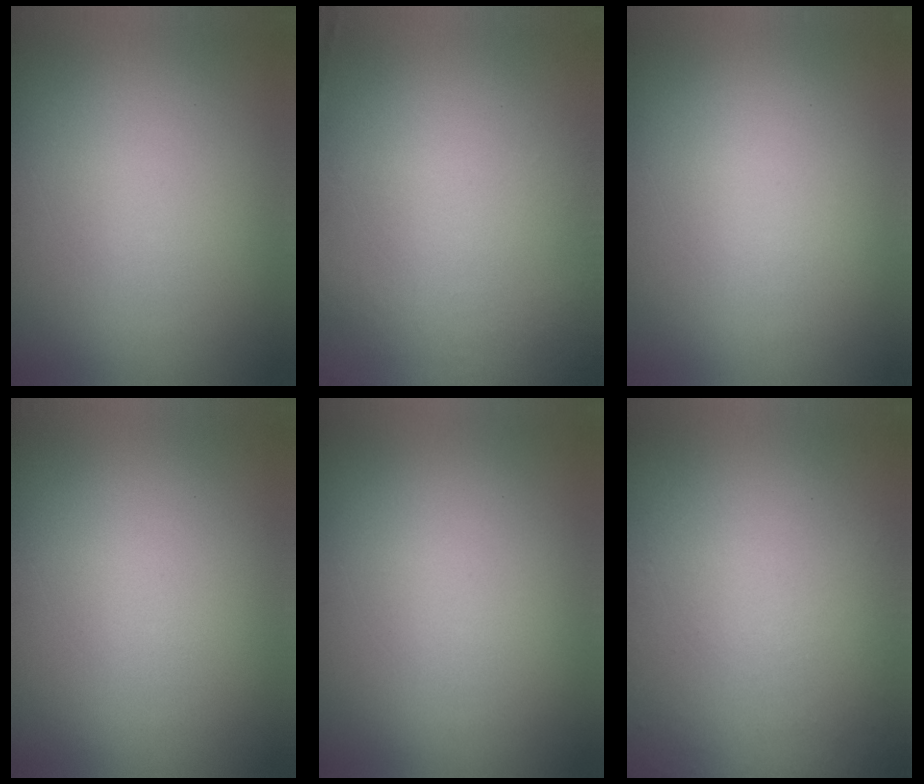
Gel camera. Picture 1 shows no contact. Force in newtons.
{"total": 6.2}
{"total": 0.0}
{"total": 0.0}
{"total": 0.0}
{"total": 6.0}